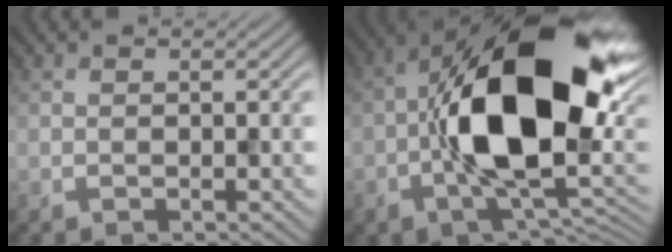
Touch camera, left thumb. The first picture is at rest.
{"total": 17.8, "force": [-0.3, 9.3, 15.2], "torque": [-0.269, -0.005, -0.012]}